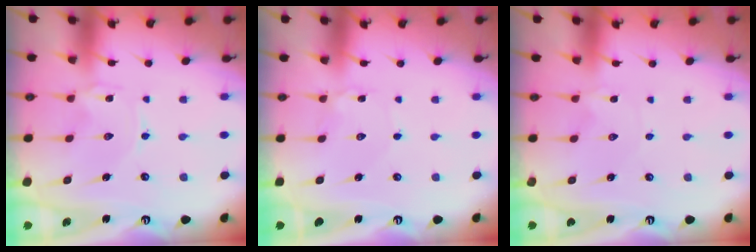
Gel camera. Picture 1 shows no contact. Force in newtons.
{"total": 1.9, "press": 1.9, "slide": 0.2}
{"total": 0.0}